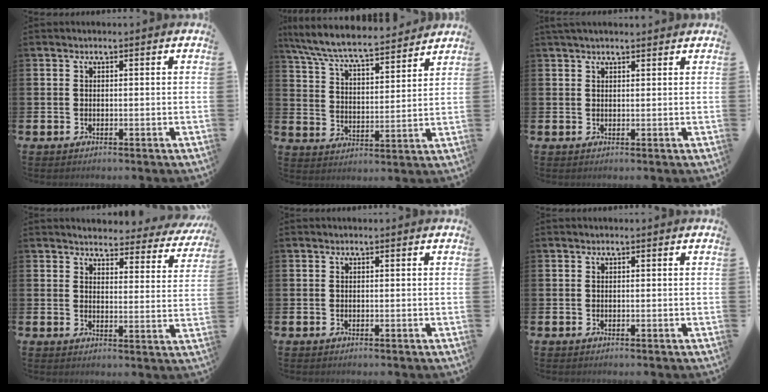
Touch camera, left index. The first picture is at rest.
{"total": 7.6, "force": [7.1, 0.8, 2.6], "torque": [-0.081, -0.048, 0.124]}
{"total": 1.6, "force": [1.5, 0.3, 0.6], "torque": [-0.003, -0.001, 0.025]}
{"total": 3.7, "force": [3.6, 0.7, 0.1], "torque": [-0.015, -0.030, 0.059]}
{"total": 0.0}
{"total": 0.0}